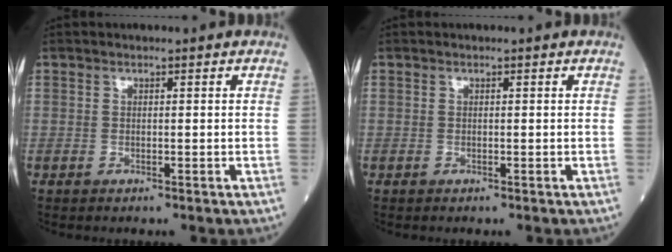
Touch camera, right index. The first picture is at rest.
{"total": 0.0}